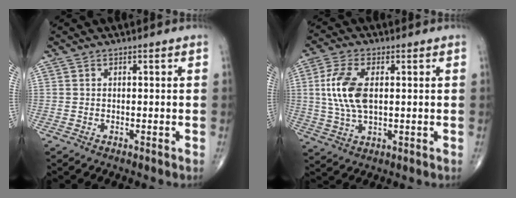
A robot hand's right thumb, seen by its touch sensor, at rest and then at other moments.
{"total": 10.1, "force": [1.3, 5.2, 8.6], "torque": [-0.192, 0.000, 0.028]}